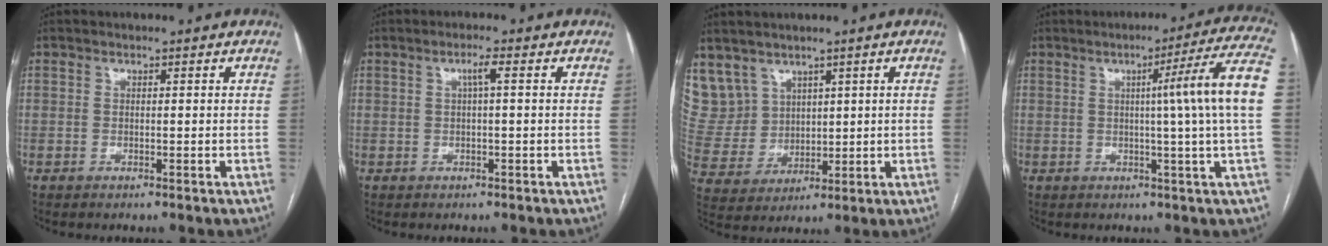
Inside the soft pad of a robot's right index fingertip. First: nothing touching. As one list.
[{"total": 1.9, "force": [0.4, -0.1, 1.8], "torque": [-0.036, 0.003, 0.006]}, {"total": 10.2, "force": [6.3, 7.9, 1.3], "torque": [-0.051, 0.037, 0.155]}, {"total": 12.4, "force": [1.3, -2.4, 12.1], "torque": [-0.157, 0.005, 0.012]}]